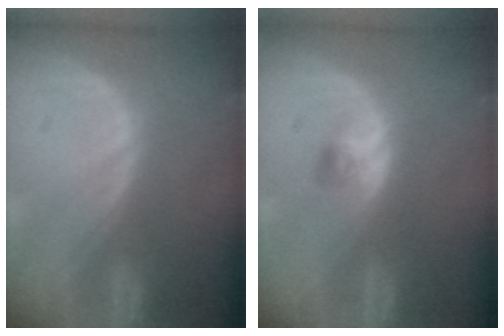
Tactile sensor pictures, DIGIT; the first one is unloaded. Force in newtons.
{"total": 2.4, "press": 2.2, "slide": 0.7}